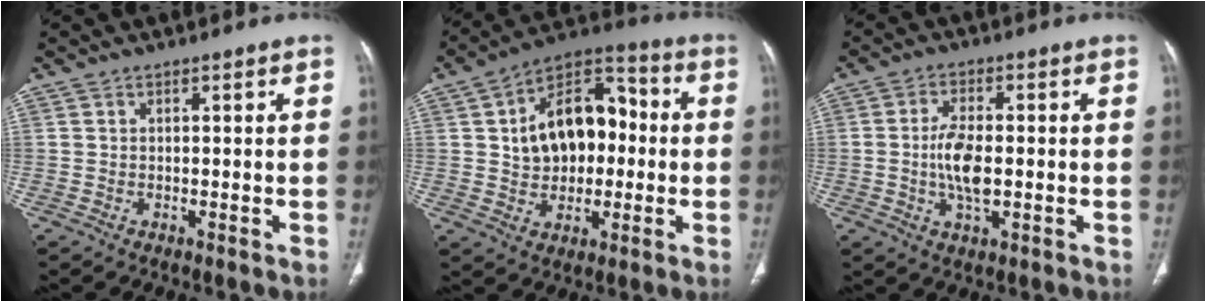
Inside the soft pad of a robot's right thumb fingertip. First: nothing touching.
{"total": 16.6, "force": [1.2, 11.4, 12.1], "torque": [-0.148, 0.033, 0.016]}
{"total": 7.2, "force": [-0.6, 3.1, 6.4], "torque": [-0.130, 0.001, -0.013]}